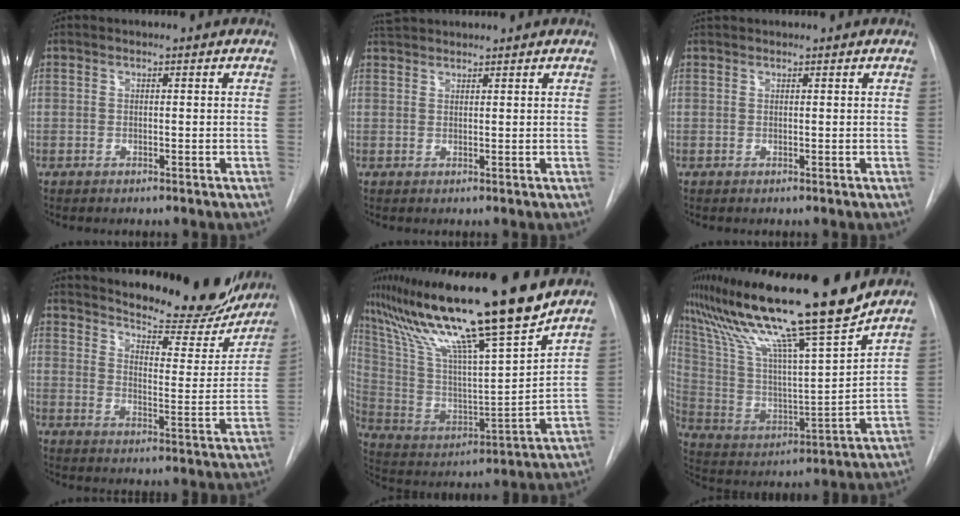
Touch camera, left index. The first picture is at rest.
{"total": 4.2, "force": [4.0, 0.5, 1.0], "torque": [-0.018, 0.037, 0.073]}
{"total": 1.7, "force": [1.7, 0.3, 0.4], "torque": [-0.010, 0.027, 0.032]}
{"total": 21.5, "force": [19.7, 4.4, 7.6], "torque": [-0.104, -0.054, 0.248]}
{"total": 22.3, "force": [17.7, -0.8, 13.5], "torque": [-0.244, -0.018, 0.309]}
{"total": 22.9, "force": [17.8, -0.1, 14.4], "torque": [-0.260, -0.001, 0.308]}